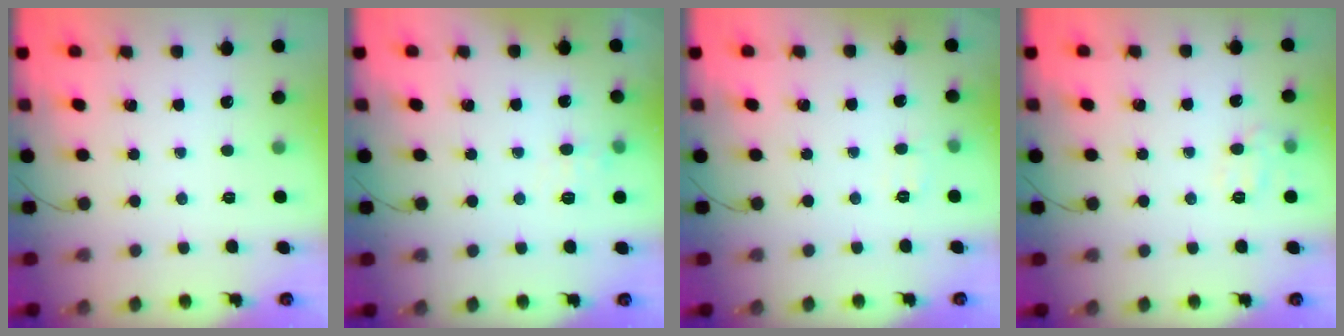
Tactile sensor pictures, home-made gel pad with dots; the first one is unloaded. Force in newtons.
{"total": 5.5, "press": 5.2, "slide": 1.9}
{"total": 2.9, "press": 2.5, "slide": 1.4}
{"total": 7.4, "press": 7.3, "slide": 1.2}